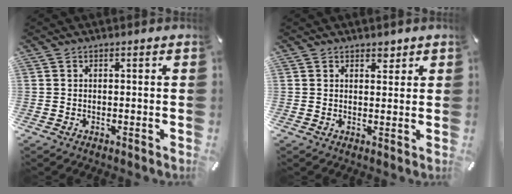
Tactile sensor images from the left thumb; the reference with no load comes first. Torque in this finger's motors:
{"motor_torque": [0.00, 0.17, -0.01, -0.11, 0.00]}